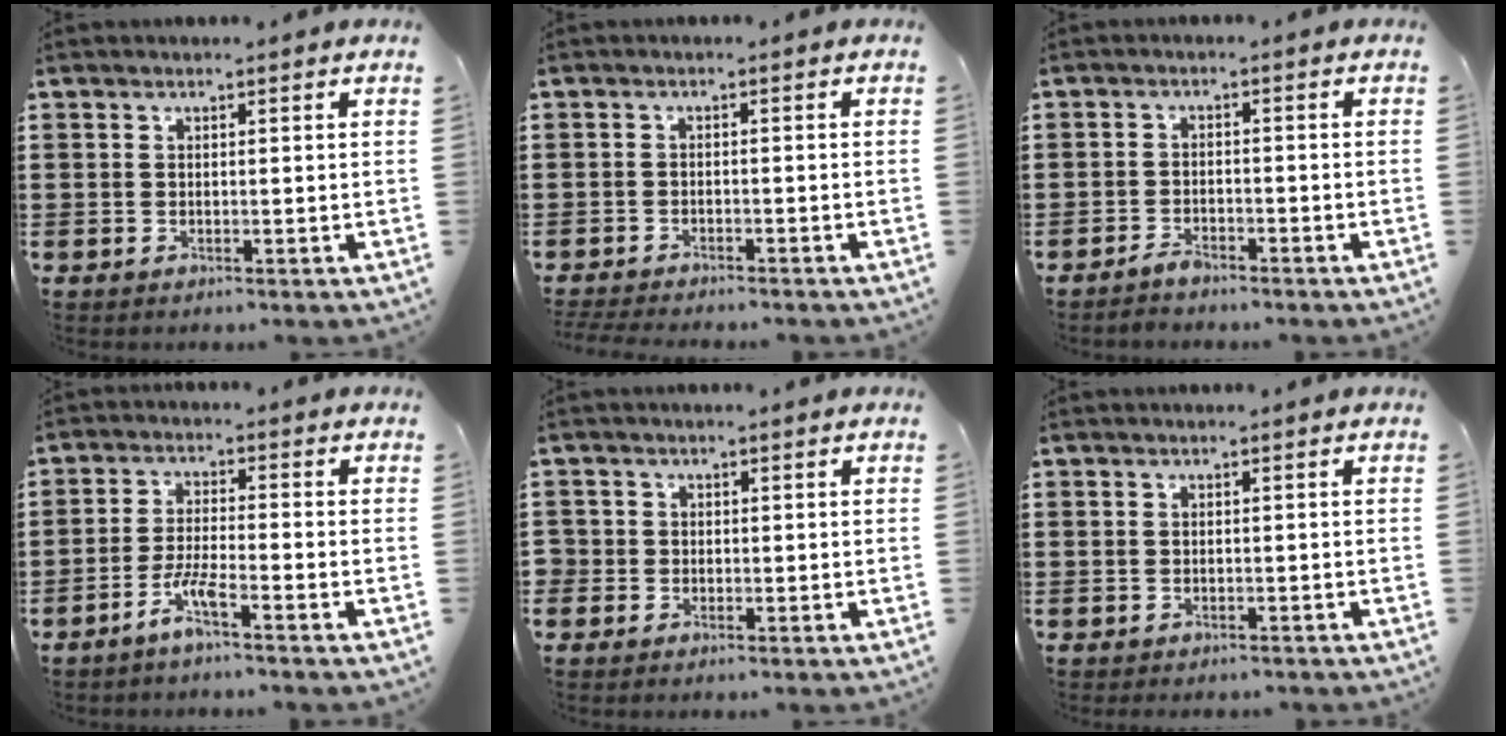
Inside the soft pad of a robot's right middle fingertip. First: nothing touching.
{"total": 2.2, "force": [-2.2, 0.2, 0.1], "torque": [-0.007, 0.000, -0.047]}
{"total": 2.3, "force": [-2.2, 0.5, 0.6], "torque": [-0.015, 0.003, -0.044]}
{"total": 4.6, "force": [-3.1, 0.4, 3.4], "torque": [-0.072, 0.000, -0.059]}
{"total": 1.3, "force": [-0.3, 1.3, 0.1], "torque": [-0.007, 0.005, -0.008]}
{"total": 1.1, "force": [-0.9, 0.5, -0.1], "torque": [0.001, 0.005, -0.022]}